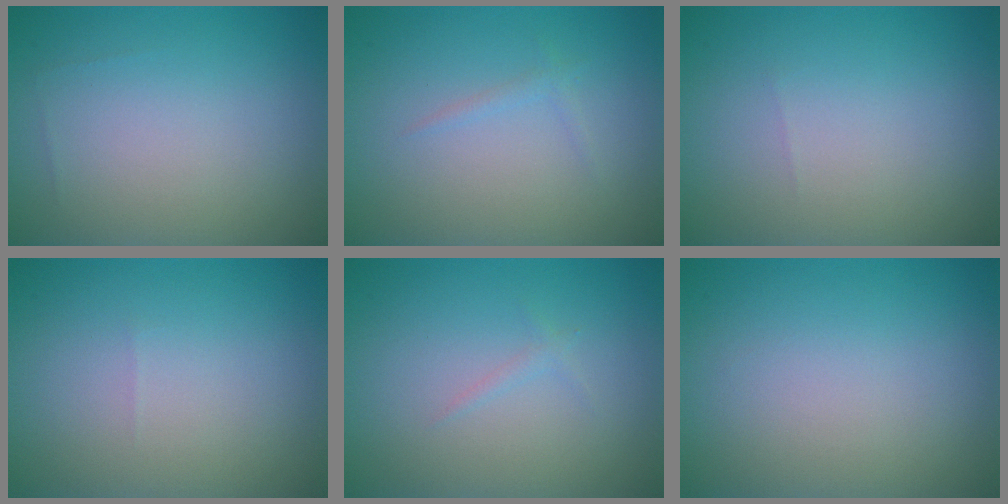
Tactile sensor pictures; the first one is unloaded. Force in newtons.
{"total": 0.8, "press": 0.8, "slide": 0.0}
{"total": 0.0}
{"total": 0.0}
{"total": 0.6, "press": 0.6, "slide": 0.1}
{"total": 0.0}